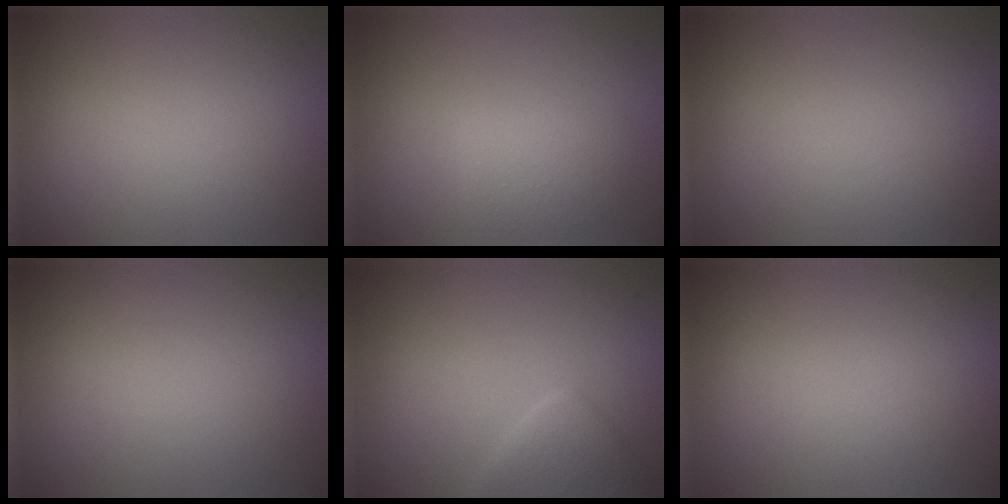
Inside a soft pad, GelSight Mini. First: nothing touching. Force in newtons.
{"total": 2.3, "press": 2.3, "slide": 0.1}
{"total": 0.0}
{"total": 0.0}
{"total": 2.6, "press": 2.6, "slide": 0.1}
{"total": 0.0}